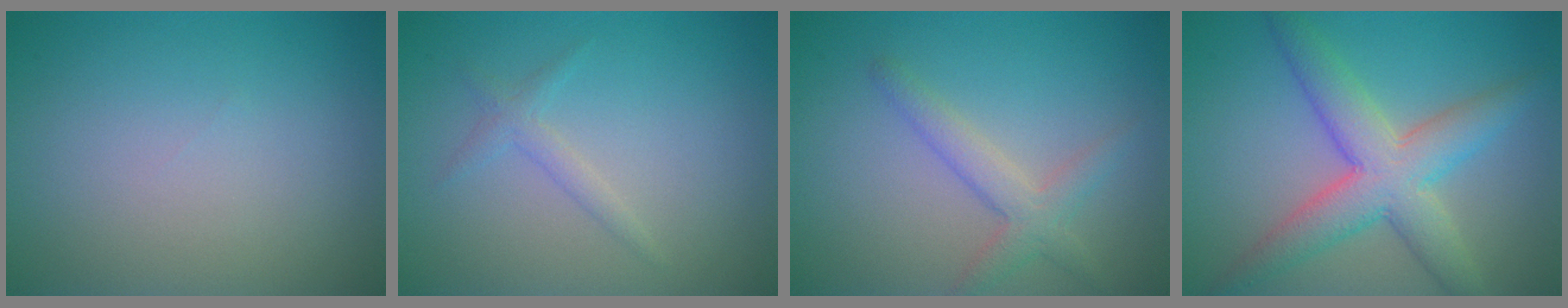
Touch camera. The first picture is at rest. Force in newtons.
{"total": 1.4, "press": 1.4, "slide": 0.1}
{"total": 2.7, "press": 2.7, "slide": 0.1}
{"total": 6.4, "press": 6.4, "slide": 0.4}